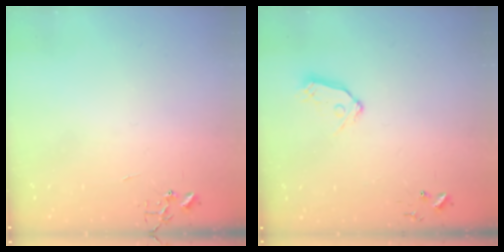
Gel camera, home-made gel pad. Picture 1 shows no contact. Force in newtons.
{"total": 8.0, "press": 8.0, "slide": 0.5}